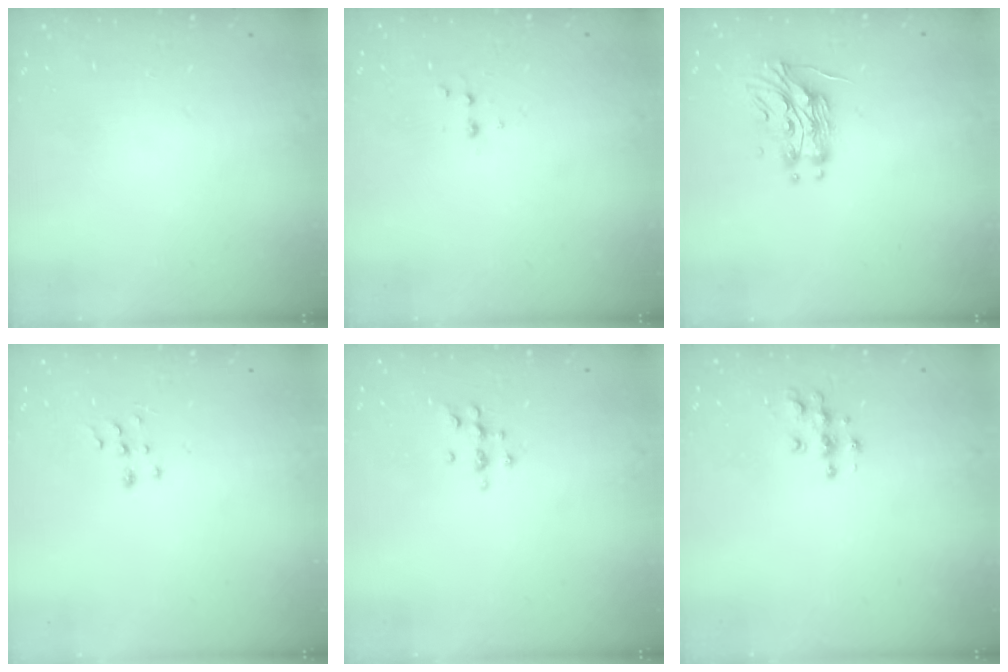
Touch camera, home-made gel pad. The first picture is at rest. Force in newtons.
{"total": 2.6, "press": 2.5, "slide": 0.8}
{"total": 11.8, "press": 11.8, "slide": 0.6}
{"total": 5.2, "press": 5.2, "slide": 0.3}
{"total": 4.9, "press": 4.8, "slide": 0.7}
{"total": 5.8, "press": 5.8, "slide": 0.2}